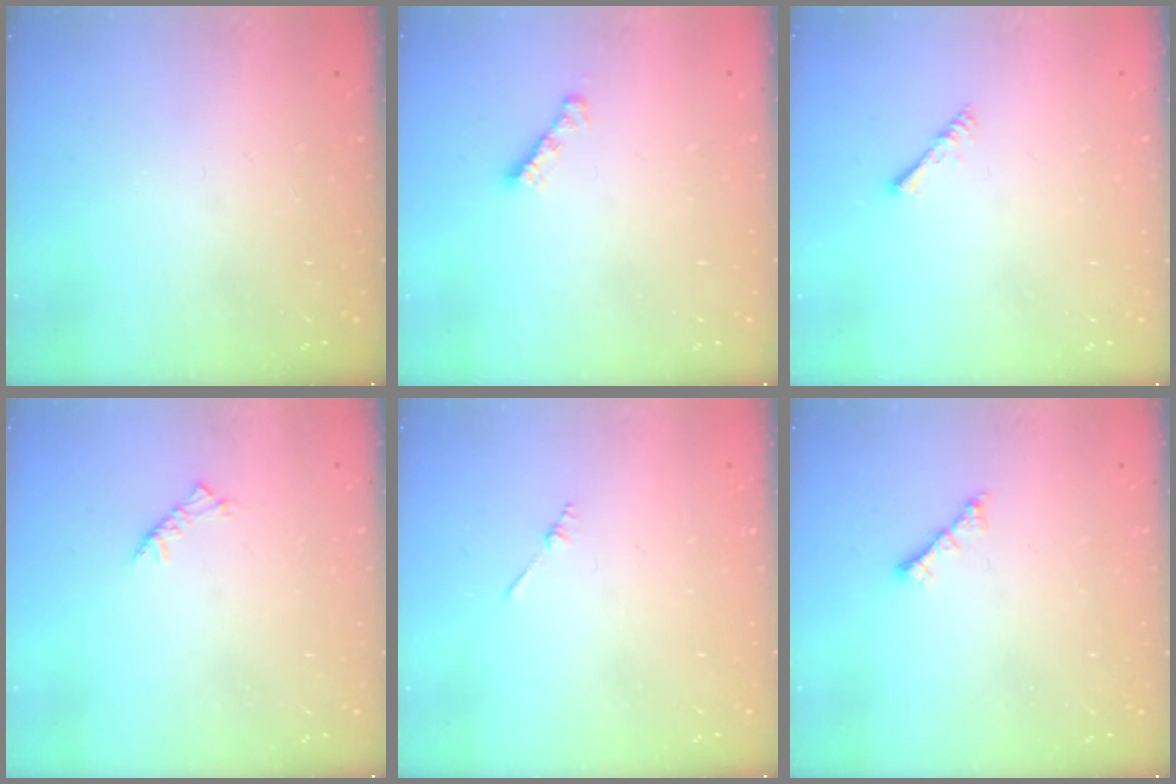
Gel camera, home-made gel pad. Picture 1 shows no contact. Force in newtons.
{"total": 2.7, "press": 2.7, "slide": 0.3}
{"total": 2.2, "press": 2.1, "slide": 0.5}
{"total": 2.5, "press": 2.4, "slide": 0.7}
{"total": 1.3, "press": 1.3, "slide": 0.3}
{"total": 2.0, "press": 1.9, "slide": 0.5}